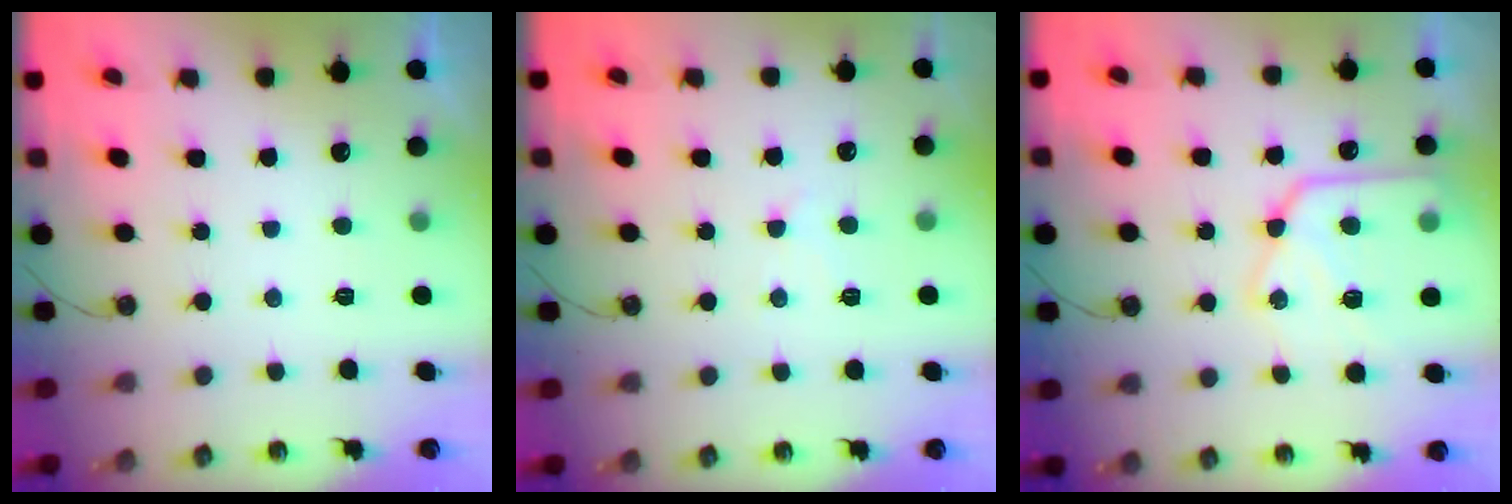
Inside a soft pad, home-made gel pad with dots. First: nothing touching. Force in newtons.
{"total": 7.4, "press": 7.3, "slide": 0.8}
{"total": 17.9, "press": 17.8, "slide": 1.6}